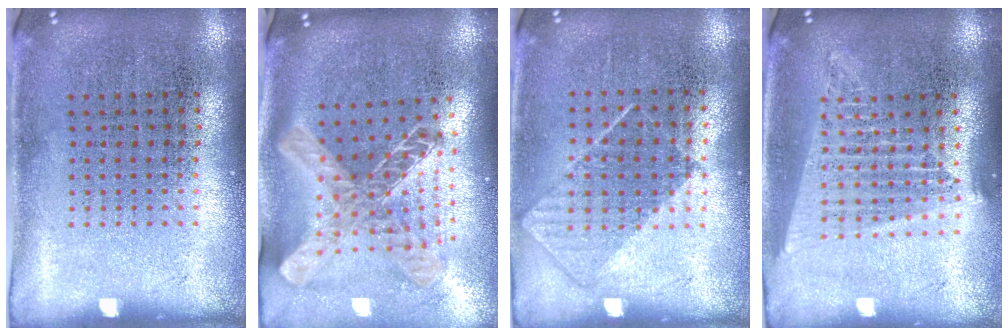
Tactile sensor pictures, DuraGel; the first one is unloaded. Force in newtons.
{"total": 1.9, "press": 1.6, "slide": 1.1}
{"total": 0.8, "press": 0.7, "slide": 0.4}
{"total": 1.7, "press": 1.6, "slide": 0.8}